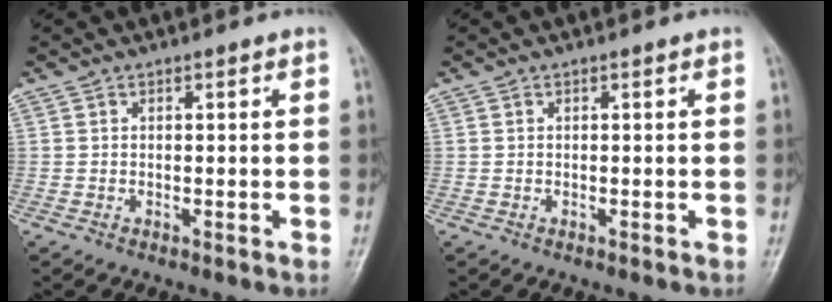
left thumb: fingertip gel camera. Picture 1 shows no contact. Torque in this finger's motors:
{"motor_torque": [-0.01, 0.00, 0.00, 0.00, 0.00]}